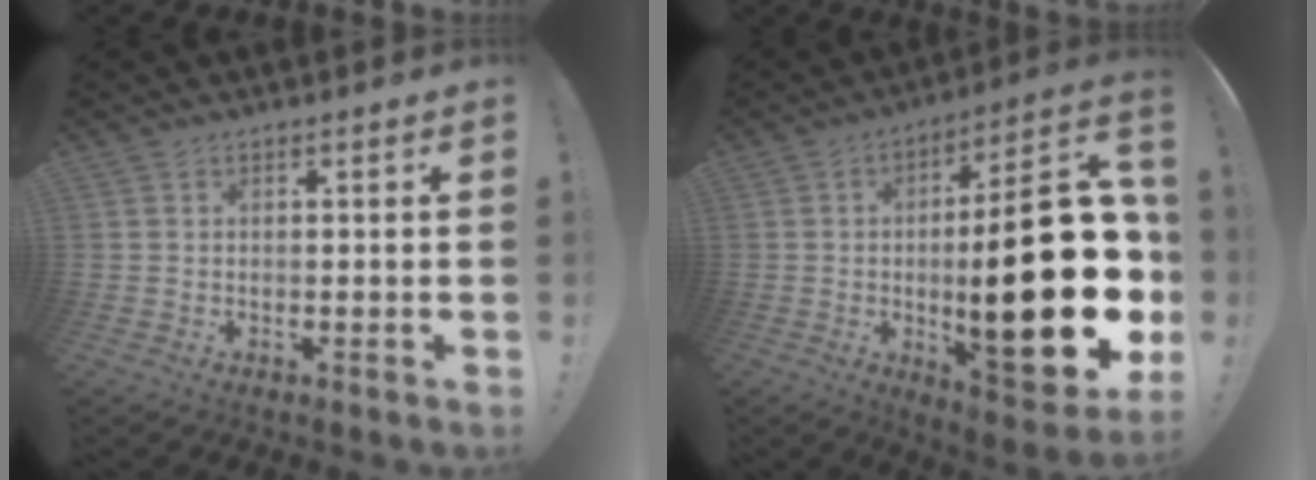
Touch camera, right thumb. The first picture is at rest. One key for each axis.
{"total": 33.0, "fx": -2.5, "fy": 10.4, "fz": 31.3, "tx": -0.486, "ty": 0.001, "tz": -0.032}